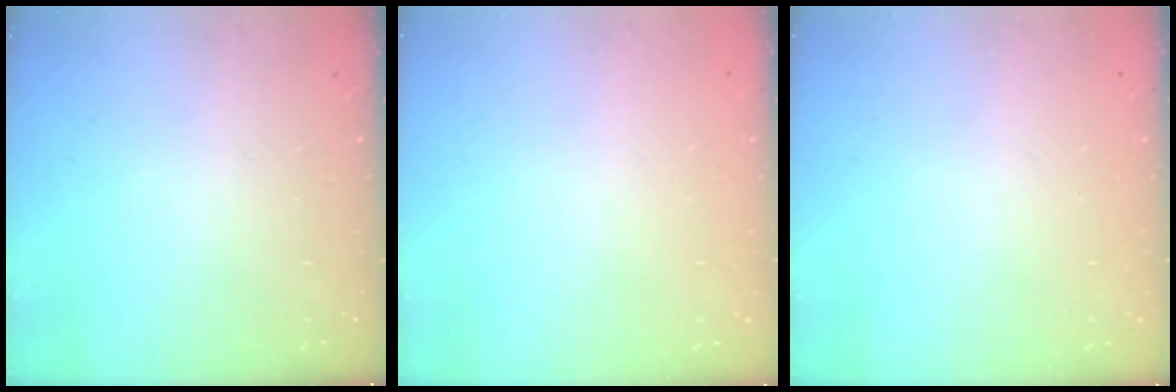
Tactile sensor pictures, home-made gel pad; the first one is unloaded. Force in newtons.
{"total": 0.0}
{"total": 0.0}